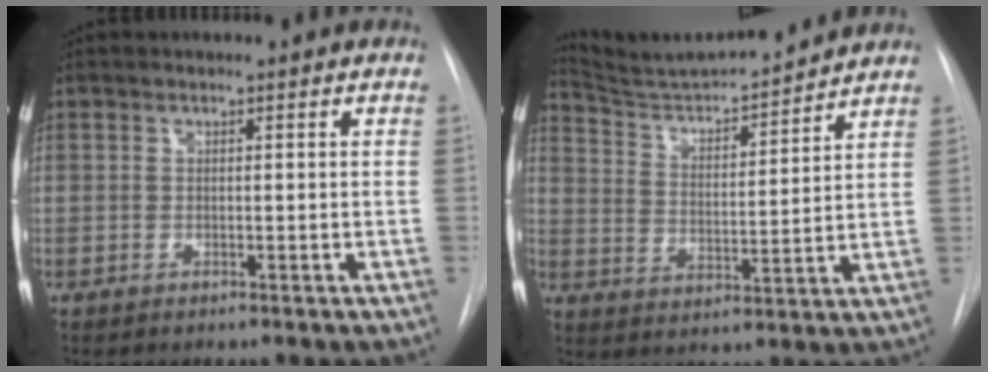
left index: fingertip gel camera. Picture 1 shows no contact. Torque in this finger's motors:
{"motor_torque": [-0.20, -0.33, -0.62, -0.07]}